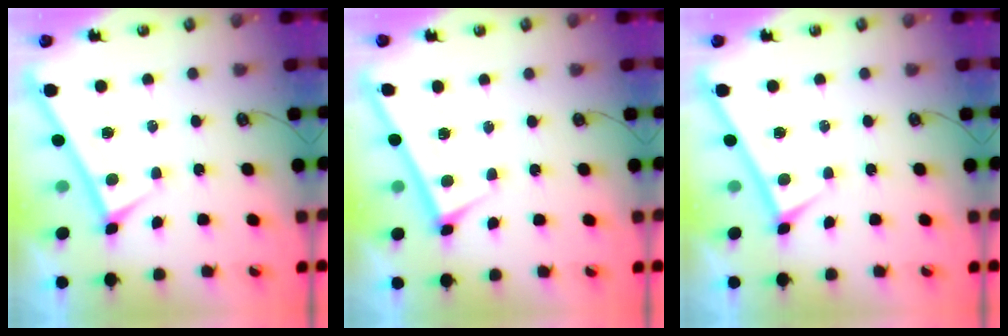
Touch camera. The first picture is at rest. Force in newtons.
{"total": 3.1, "press": 3.1, "slide": 0.3}
{"total": 0.0}